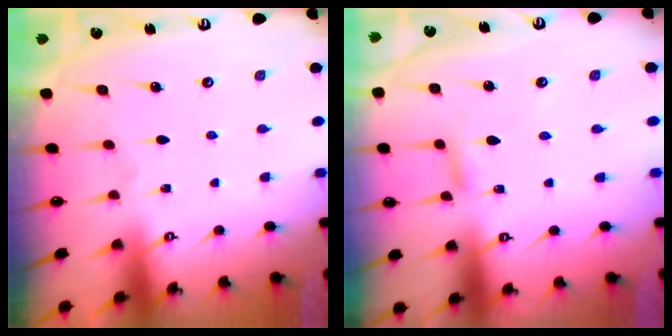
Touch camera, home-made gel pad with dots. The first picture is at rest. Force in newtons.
{"total": 3.5, "press": 3.5, "slide": 0.4}